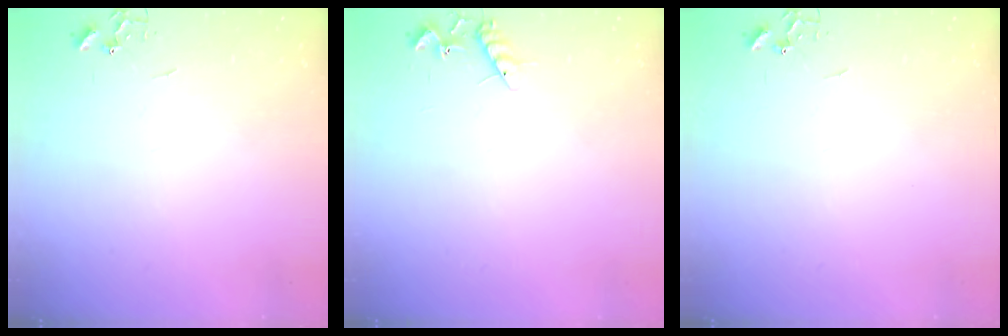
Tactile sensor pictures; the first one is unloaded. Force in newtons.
{"total": 10.4, "press": 10.3, "slide": 0.9}
{"total": 0.0}